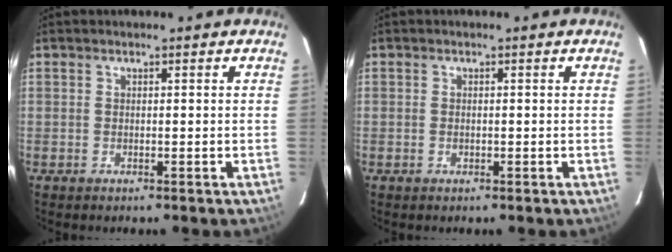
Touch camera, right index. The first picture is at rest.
{"total": 0.7, "force": [-0.2, 0.6, 0.4], "torque": [-0.005, -0.001, -0.003]}